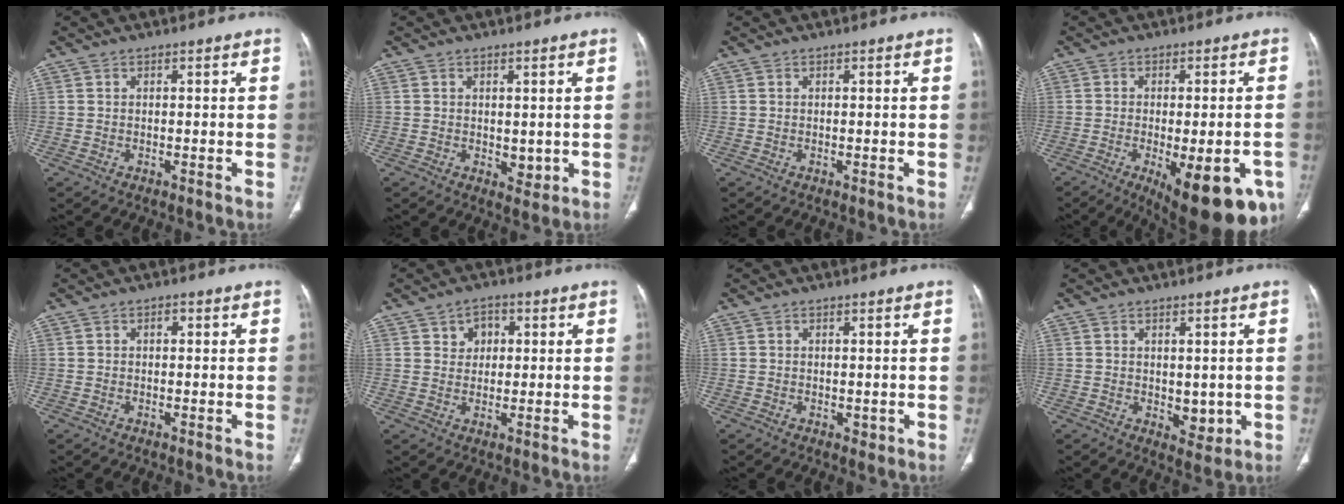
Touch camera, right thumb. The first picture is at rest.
{"total": 2.8, "force": [0.0, 1.9, 2.0], "torque": [-0.017, -0.008, 0.007]}
{"total": 0.0}
{"total": 18.4, "force": [-8.0, 7.0, 15.0], "torque": [-0.149, -0.001, -0.093]}
{"total": 1.1, "force": [0.2, 0.8, 0.8], "torque": [-0.007, 0.003, -0.001]}
{"total": 4.3, "force": [1.5, 3.5, 2.1], "torque": [-0.008, -0.002, 0.021]}
{"total": 1.1, "force": [-0.1, 0.9, 0.6], "torque": [-0.005, -0.001, 0.001]}
{"total": 4.2, "force": [-0.1, 2.8, 3.1], "torque": [-0.024, -0.010, 0.010]}